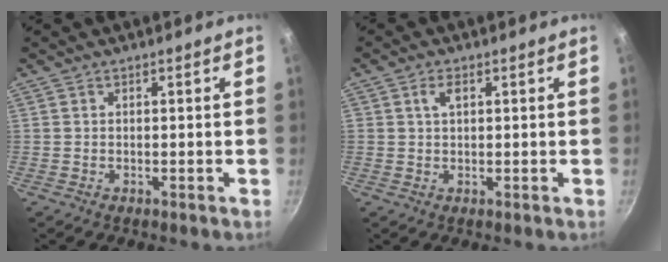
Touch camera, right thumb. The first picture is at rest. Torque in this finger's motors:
{"motor_torque": [-0.33, -0.23, -0.11, 0.39, 0.06]}